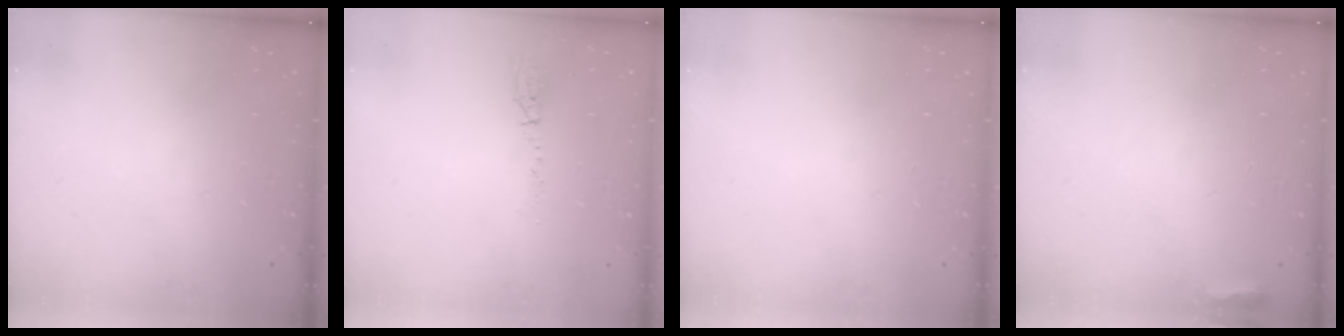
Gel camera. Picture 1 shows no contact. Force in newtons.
{"total": 3.6, "press": 3.5, "slide": 0.9}
{"total": 0.0}
{"total": 4.5, "press": 4.4, "slide": 1.1}